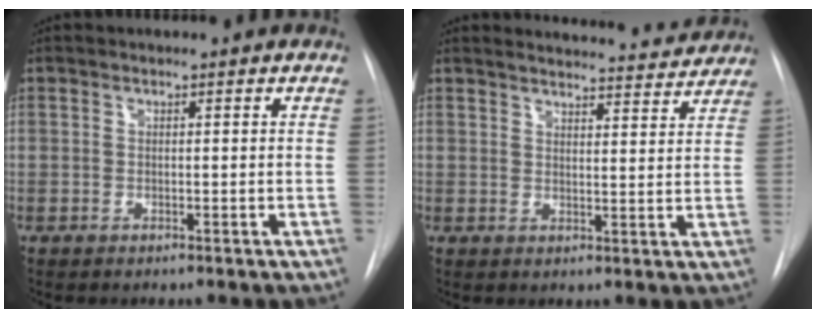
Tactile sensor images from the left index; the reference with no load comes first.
{"total": 13.3, "force": [13.0, 2.0, 2.1], "torque": [-0.010, -0.013, 0.145]}